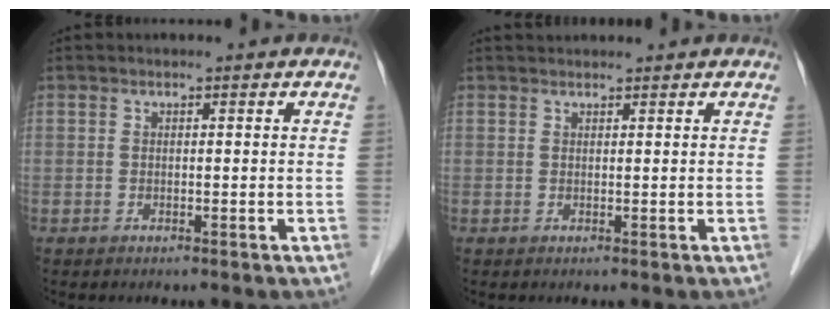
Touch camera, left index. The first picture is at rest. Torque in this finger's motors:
{"motor_torque": [-0.03, -0.09, 0.02, 0.00]}